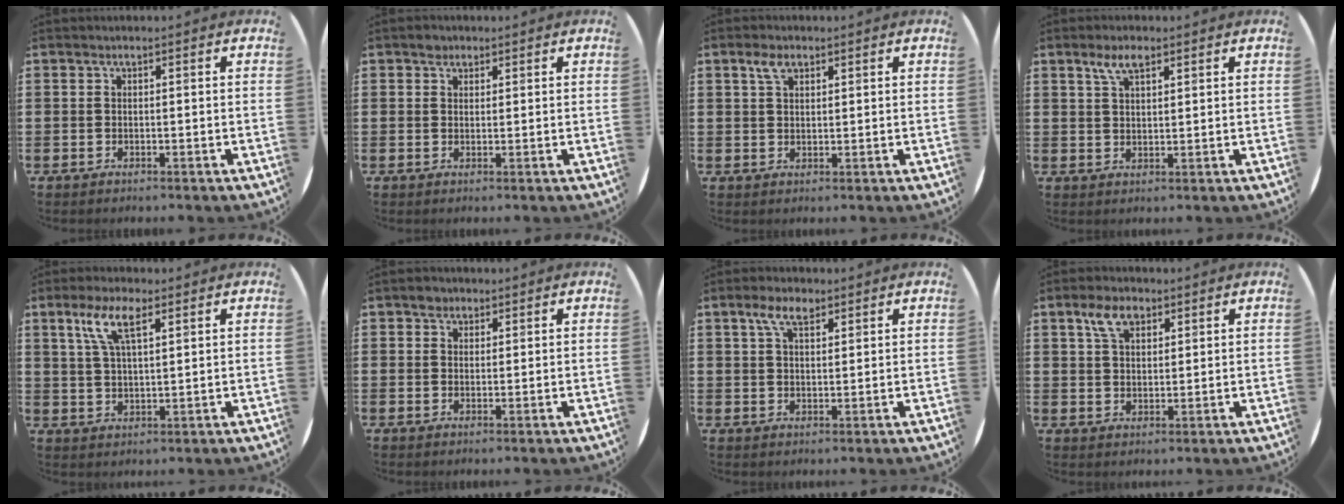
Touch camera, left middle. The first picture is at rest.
{"total": 1.5, "force": [1.2, 0.8, 0.1], "torque": [0.005, -0.001, 0.022]}
{"total": 2.7, "force": [1.8, 1.4, 1.4], "torque": [-0.023, 0.004, 0.031]}
{"total": 3.4, "force": [2.4, 1.3, 2.1], "torque": [-0.038, 0.004, 0.040]}
{"total": 6.2, "force": [3.6, 1.9, 4.7], "torque": [-0.104, 0.010, 0.063]}
{"total": 1.8, "force": [1.4, 1.0, 0.1], "torque": [0.005, 0.001, 0.026]}
{"total": 4.6, "force": [3.0, 1.8, 3.0], "torque": [-0.064, 0.009, 0.054]}
{"total": 4.7, "force": [3.0, 2.6, 2.6], "torque": [-0.052, 0.007, 0.052]}